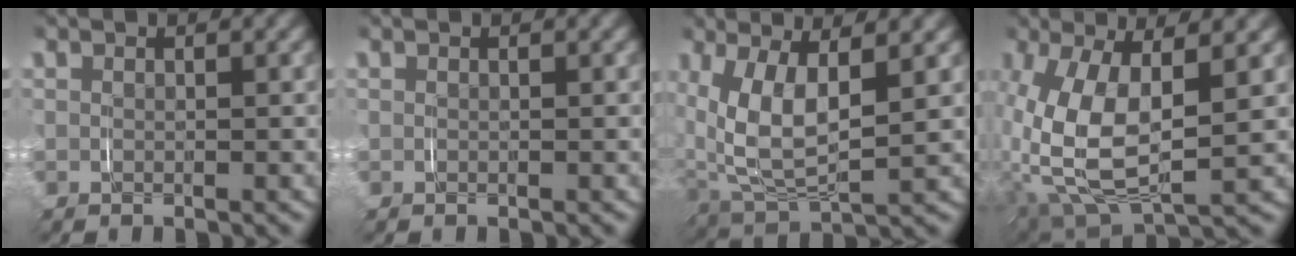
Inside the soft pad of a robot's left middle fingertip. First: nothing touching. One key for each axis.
{"total": 0.0}
{"total": 7.2, "fx": 0.7, "fy": 4.3, "fz": 5.8, "tx": -0.143, "ty": -0.016, "tz": 0.021}
{"total": 10.2, "fx": -0.8, "fy": 6.1, "fz": 8.1, "tx": -0.216, "ty": -0.042, "tz": 0.011}